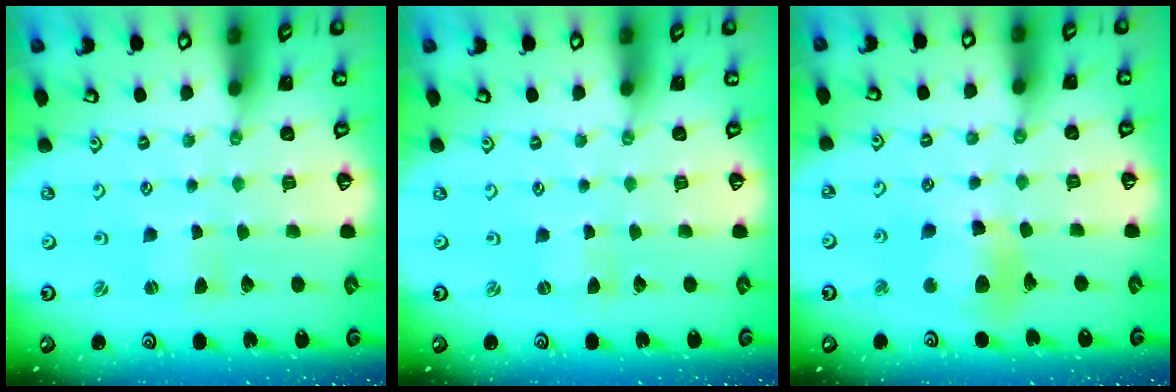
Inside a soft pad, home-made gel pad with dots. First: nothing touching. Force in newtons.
{"total": 0.0}
{"total": 11.3, "press": 11.2, "slide": 1.6}